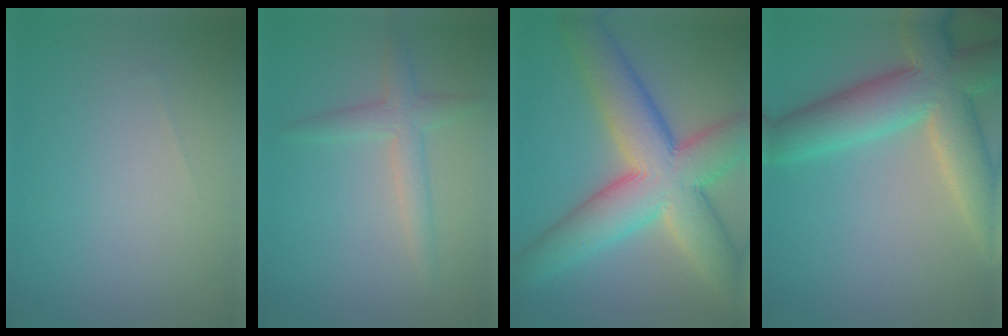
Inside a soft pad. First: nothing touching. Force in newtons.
{"total": 2.5, "press": 2.5, "slide": 0.1}
{"total": 11.5, "press": 11.5, "slide": 0.5}
{"total": 9.4, "press": 9.4, "slide": 1.0}